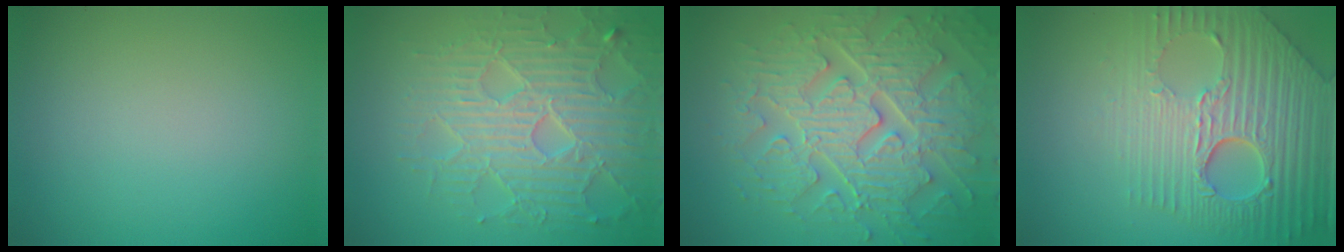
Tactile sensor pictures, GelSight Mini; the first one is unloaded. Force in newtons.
{"total": 7.0, "press": 5.7, "slide": 4.0}
{"total": 8.6, "press": 6.5, "slide": 5.6}
{"total": 8.7, "press": 6.0, "slide": 6.3}